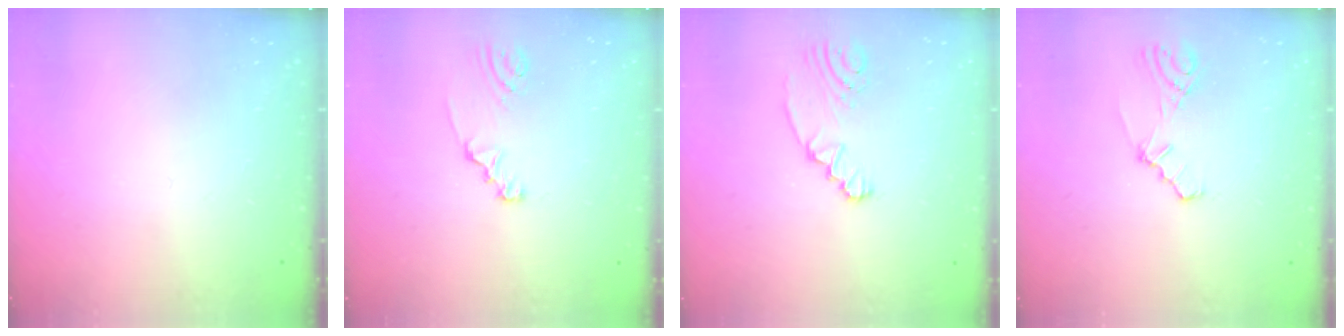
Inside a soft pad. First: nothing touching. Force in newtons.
{"total": 2.3, "press": 2.3, "slide": 0.2}
{"total": 2.9, "press": 2.7, "slide": 1.2}
{"total": 1.7, "press": 1.6, "slide": 0.5}